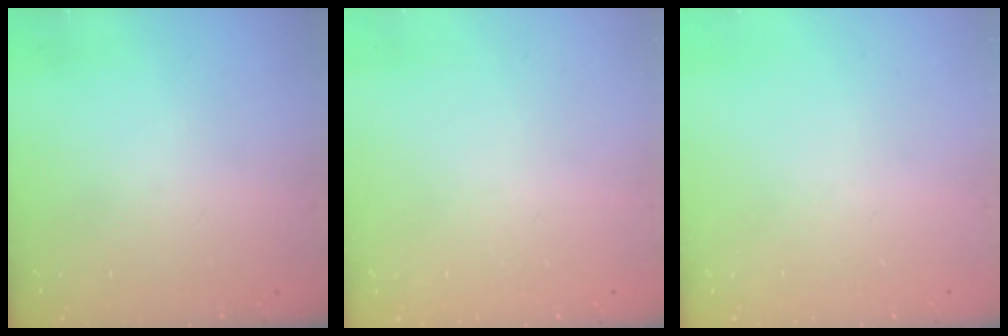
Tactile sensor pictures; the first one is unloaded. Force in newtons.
{"total": 2.4, "press": 2.4, "slide": 0.2}
{"total": 0.0}